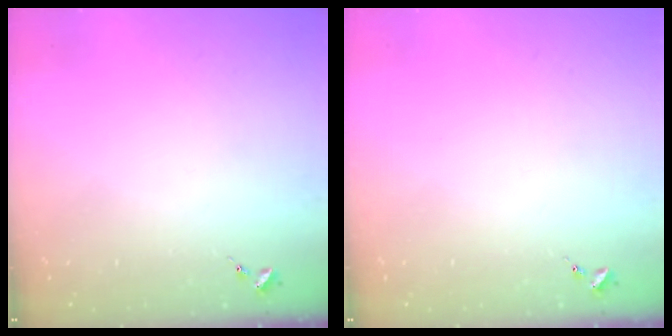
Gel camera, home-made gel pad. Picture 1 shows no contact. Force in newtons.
{"total": 0.0}